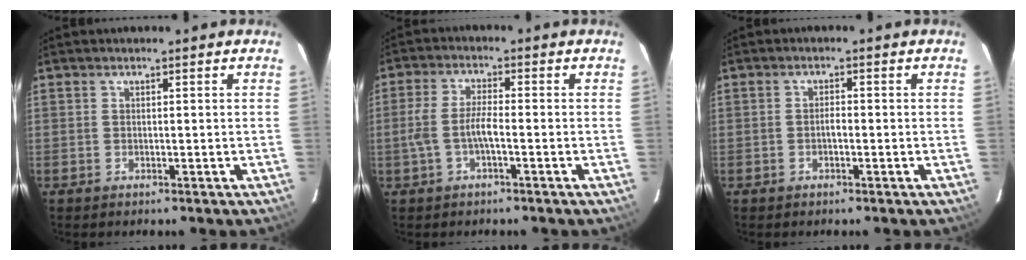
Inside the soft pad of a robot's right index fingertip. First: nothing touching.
{"total": 4.4, "force": [-1.6, 0.9, 4.0], "torque": [-0.090, 0.009, -0.031]}
{"total": 1.2, "force": [-0.5, 0.5, 0.9], "torque": [-0.017, 0.006, -0.009]}